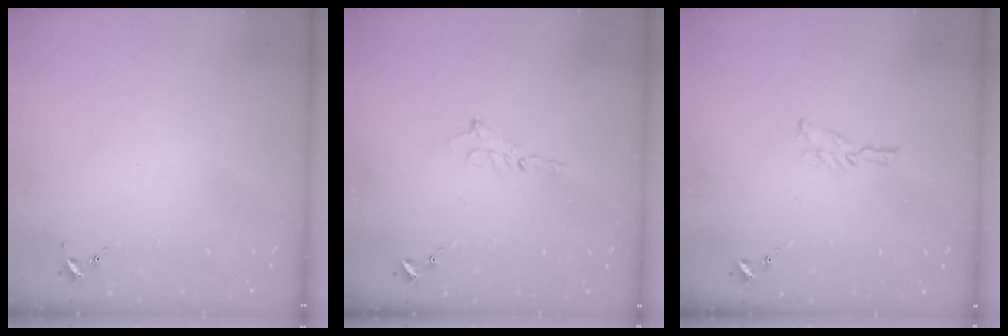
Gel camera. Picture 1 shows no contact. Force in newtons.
{"total": 2.3, "press": 2.3, "slide": 0.2}
{"total": 6.2, "press": 6.2, "slide": 0.5}